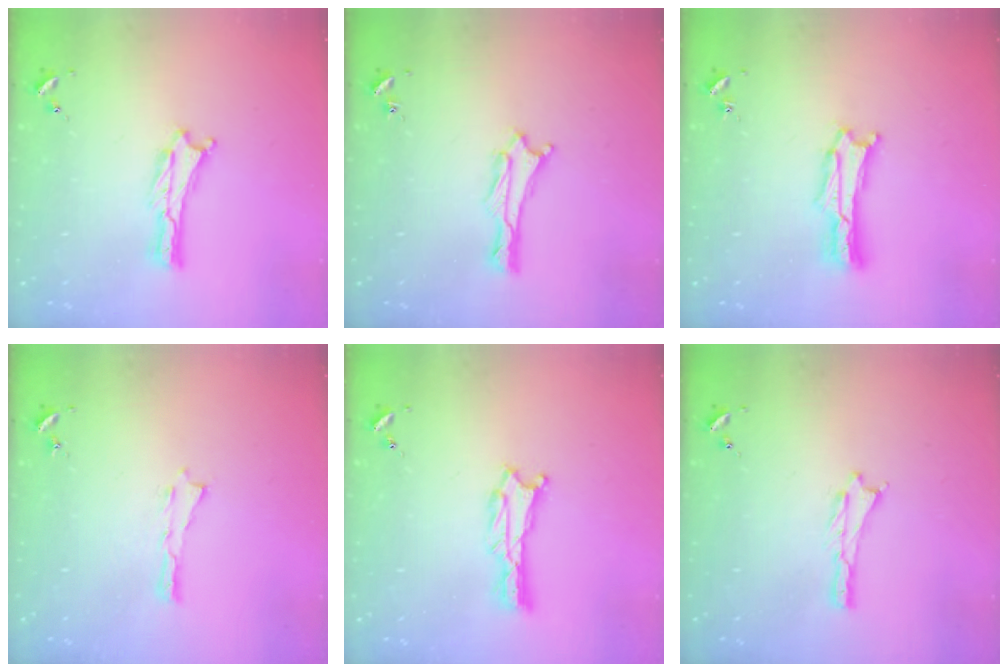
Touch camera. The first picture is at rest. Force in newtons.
{"total": 1.9, "press": 1.9, "slide": 0.1}
{"total": 1.7, "press": 1.7, "slide": 0.3}
{"total": 0.0}
{"total": 0.9, "press": 0.9, "slide": 0.1}
{"total": 0.0}